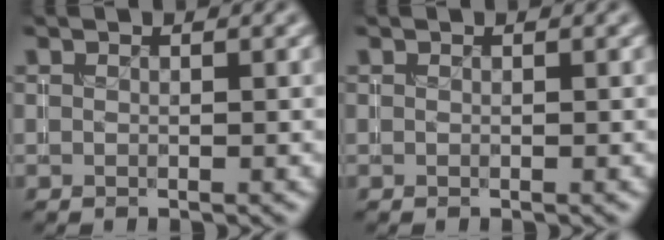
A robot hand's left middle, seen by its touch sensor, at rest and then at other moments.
{"total": 0.0}